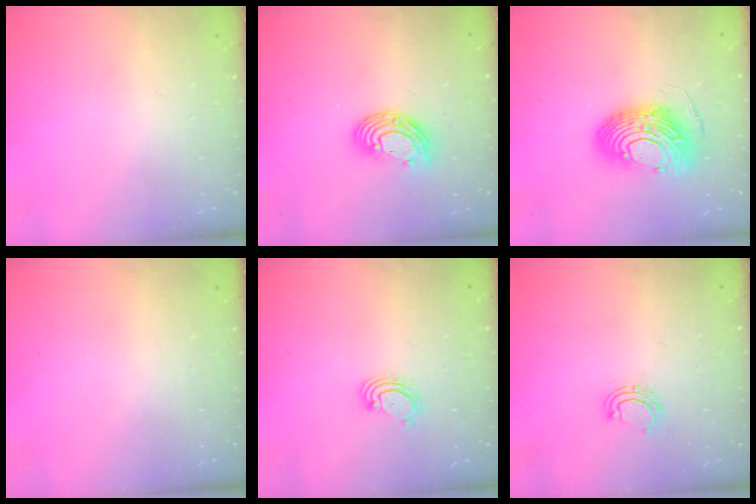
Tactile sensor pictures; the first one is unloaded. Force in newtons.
{"total": 9.8, "press": 9.8, "slide": 0.6}
{"total": 14.1, "press": 14.0, "slide": 1.2}
{"total": 0.0}
{"total": 3.0, "press": 3.0, "slide": 0.3}
{"total": 5.2, "press": 5.0, "slide": 1.2}